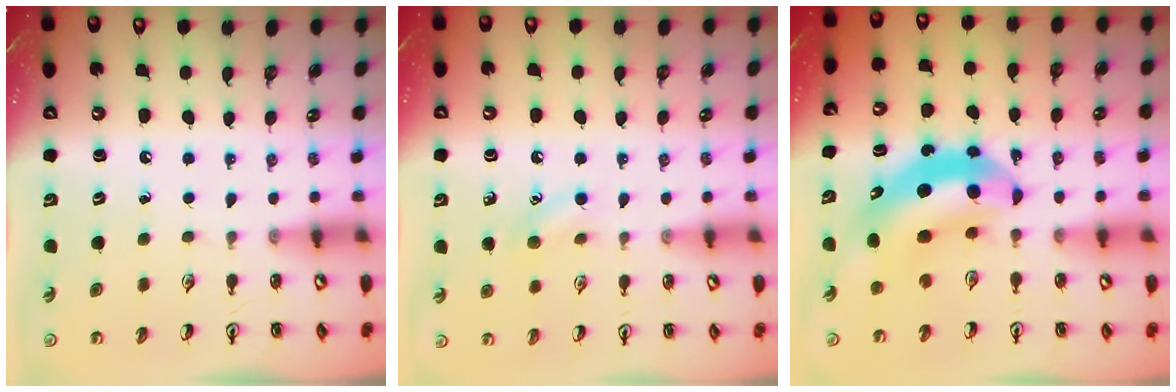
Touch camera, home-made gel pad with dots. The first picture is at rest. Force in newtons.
{"total": 7.1, "press": 6.8, "slide": 2.1}
{"total": 7.5, "press": 7.2, "slide": 2.1}